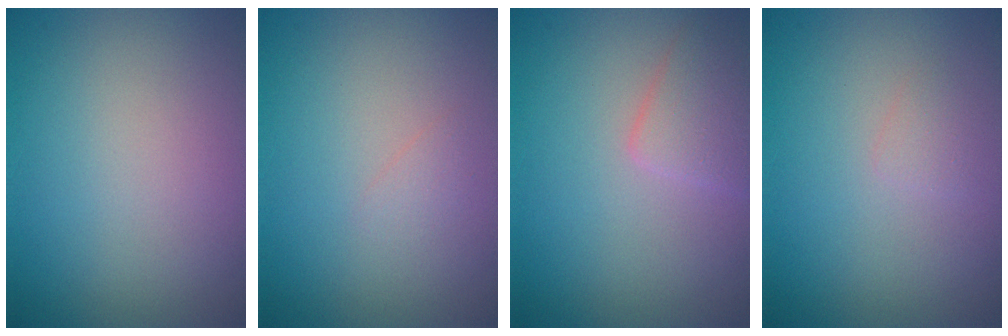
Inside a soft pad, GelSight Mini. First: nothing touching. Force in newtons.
{"total": 0.6, "press": 0.6, "slide": 0.0}
{"total": 2.4, "press": 2.4, "slide": 0.0}
{"total": 0.7, "press": 0.7, "slide": 0.0}